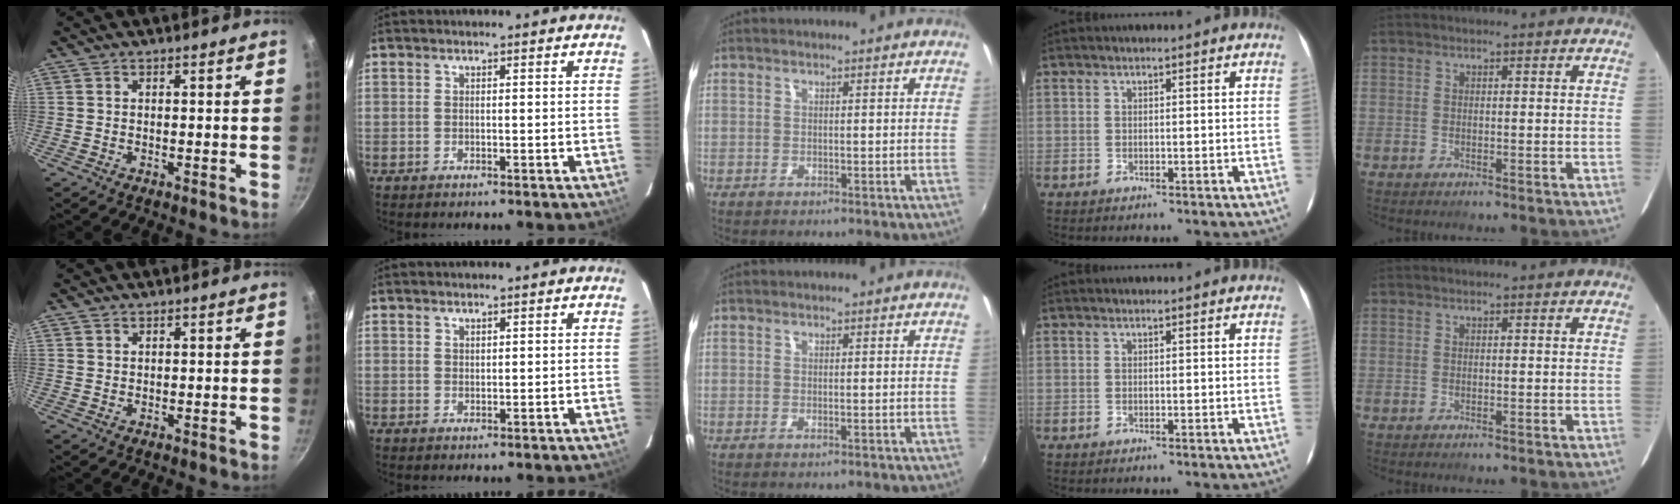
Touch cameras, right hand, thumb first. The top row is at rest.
{"thumb": {"total": 0.9, "force": [0.6, 0.6, 0.2], "torque": [-0.002, -0.001, 0.011]}, "index": {"total": 0.9, "force": [0.8, 0.2, -0.1], "torque": [0.003, 0.000, 0.015]}}